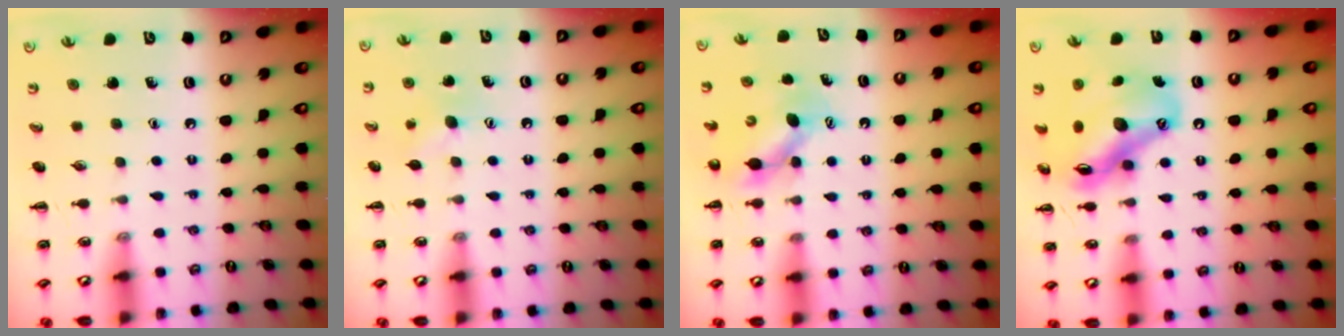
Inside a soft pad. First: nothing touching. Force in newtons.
{"total": 6.5, "press": 6.3, "slide": 1.6}
{"total": 6.2, "press": 6.2, "slide": 0.7}
{"total": 16.2, "press": 15.7, "slide": 4.0}